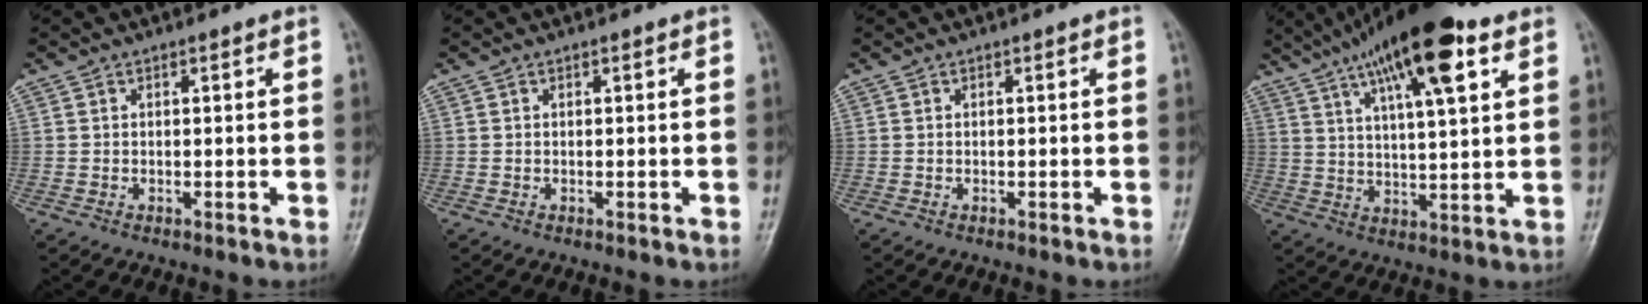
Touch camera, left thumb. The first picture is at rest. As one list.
[{"total": 0.0}, {"total": 0.0}, {"total": 17.7, "force": [9.8, 4.8, 13.9], "torque": [-0.217, -0.016, 0.161]}]